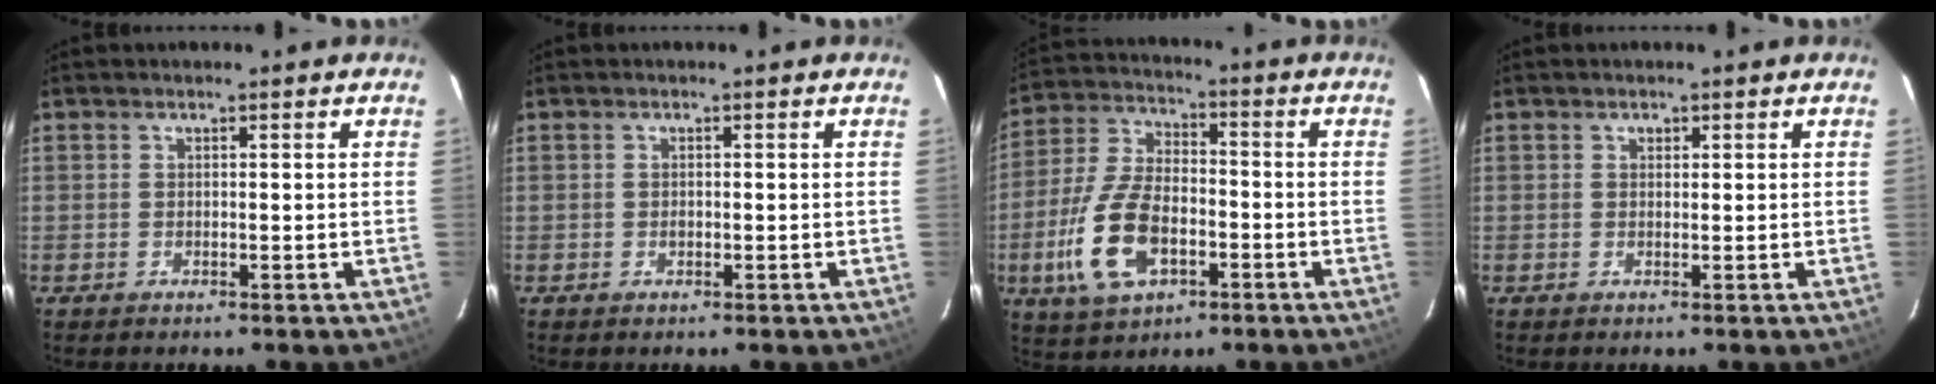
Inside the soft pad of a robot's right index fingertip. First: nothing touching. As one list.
[{"total": 0.6, "force": [-0.1, 0.6, 0.2], "torque": [-0.003, 0.002, -0.001]}, {"total": 13.0, "force": [-4.6, 7.0, 10.0], "torque": [-0.224, 0.003, -0.084]}, {"total": 0.7, "force": [0.3, 0.6, 0.1], "torque": [-0.001, 0.003, 0.004]}]